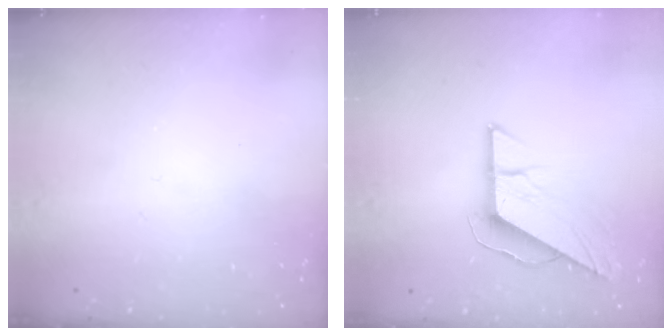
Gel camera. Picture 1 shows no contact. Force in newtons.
{"total": 8.3, "press": 8.3, "slide": 0.7}